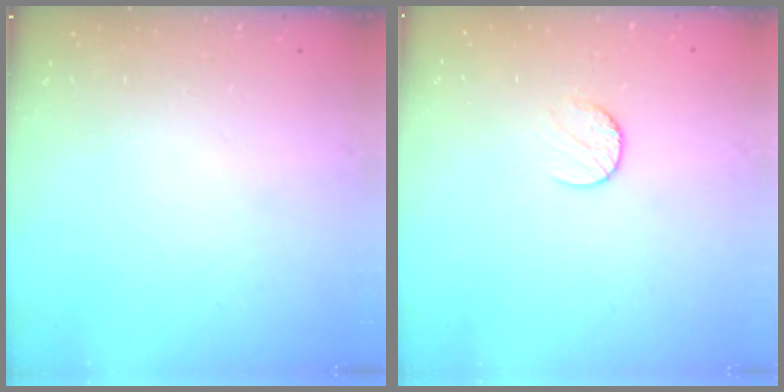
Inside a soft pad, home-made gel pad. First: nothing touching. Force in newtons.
{"total": 5.9, "press": 5.8, "slide": 0.6}